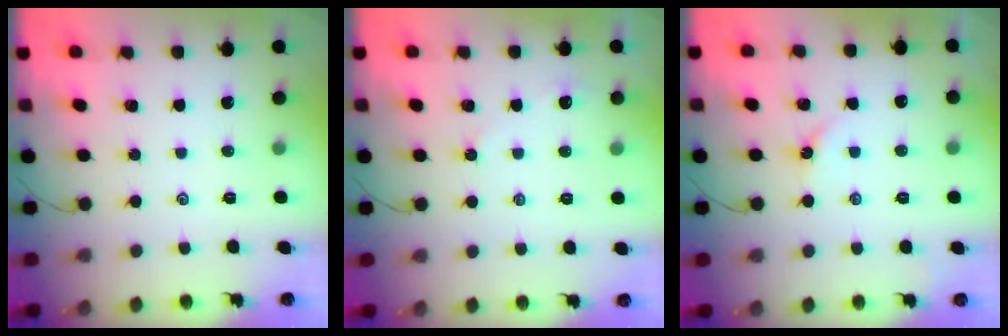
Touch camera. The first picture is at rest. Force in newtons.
{"total": 2.3, "press": 2.3, "slide": 0.3}
{"total": 2.7, "press": 2.6, "slide": 0.5}